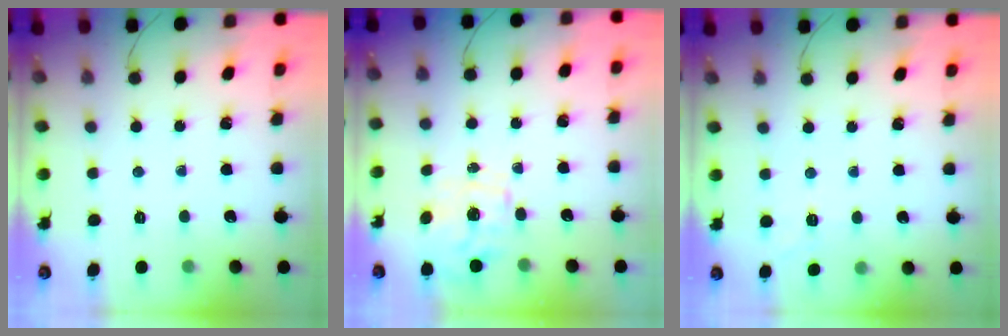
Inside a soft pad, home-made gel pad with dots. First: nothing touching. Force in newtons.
{"total": 1.0, "press": 0.8, "slide": 0.6}
{"total": 2.3, "press": 1.5, "slide": 1.7}